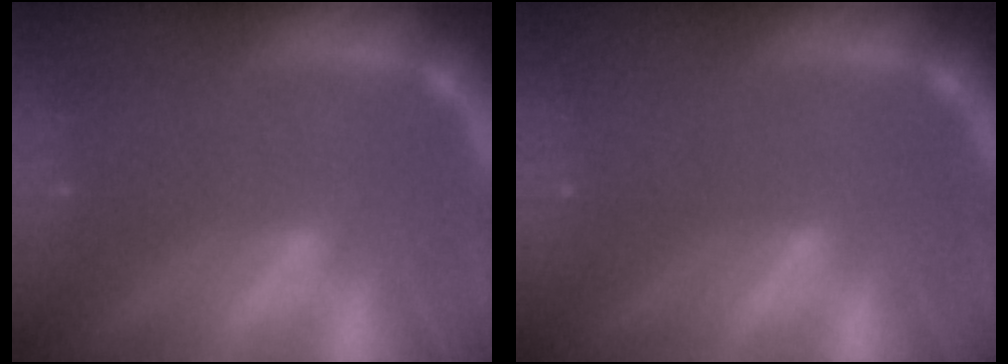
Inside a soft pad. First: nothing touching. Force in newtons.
{"total": 0.0}